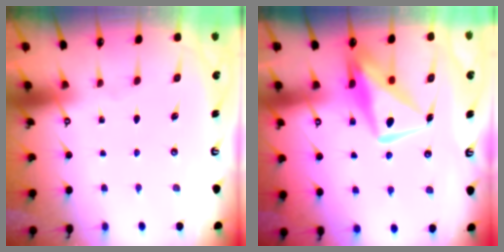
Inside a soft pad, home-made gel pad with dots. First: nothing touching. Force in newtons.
{"total": 11.9, "press": 11.9, "slide": 0.8}